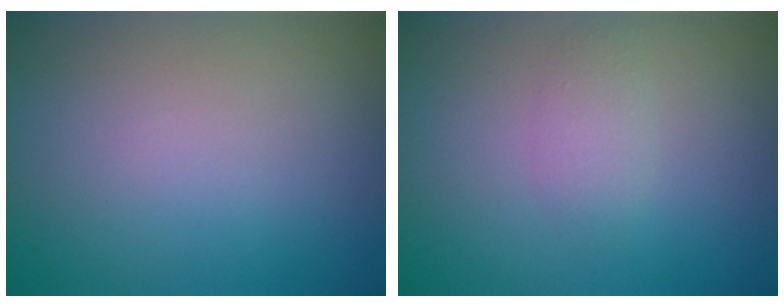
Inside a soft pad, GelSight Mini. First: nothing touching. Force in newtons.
{"total": 1.4, "press": 1.4, "slide": 0.0}